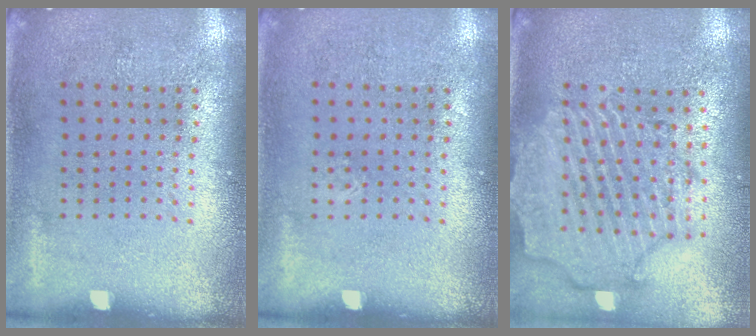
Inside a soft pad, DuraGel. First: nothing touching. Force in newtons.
{"total": 0.0}
{"total": 2.8, "press": 2.5, "slide": 1.3}